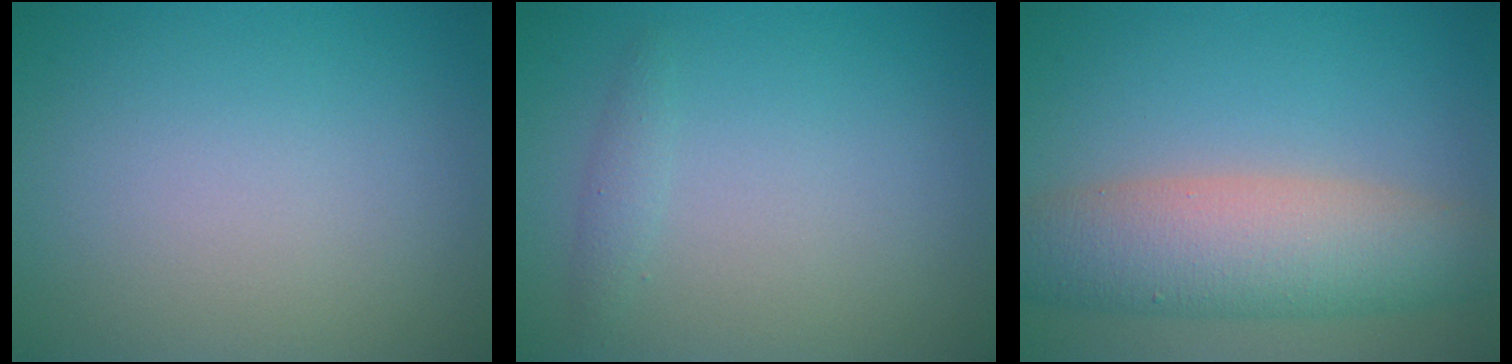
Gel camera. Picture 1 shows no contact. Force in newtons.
{"total": 1.0, "press": 1.0, "slide": 0.0}
{"total": 7.1, "press": 7.1, "slide": 0.3}